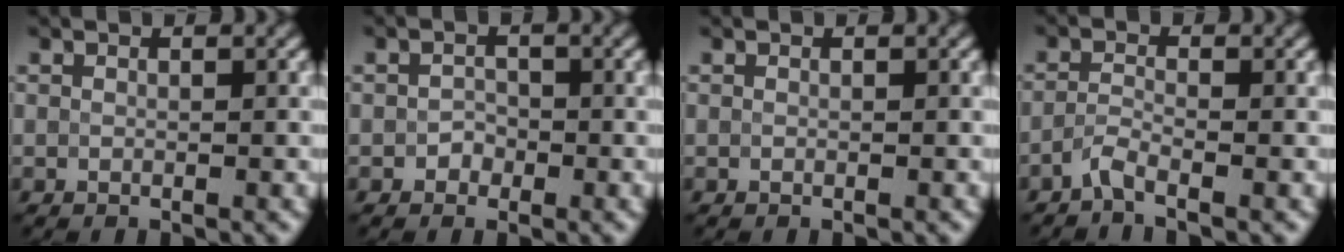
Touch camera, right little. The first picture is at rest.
{"total": 1.1, "force": [-0.5, 0.9, 0.3], "torque": [-0.002, 0.001, -0.010]}
{"total": 0.0}
{"total": 1.6, "force": [-1.2, 0.2, 1.1], "torque": [-0.024, -0.001, -0.031]}